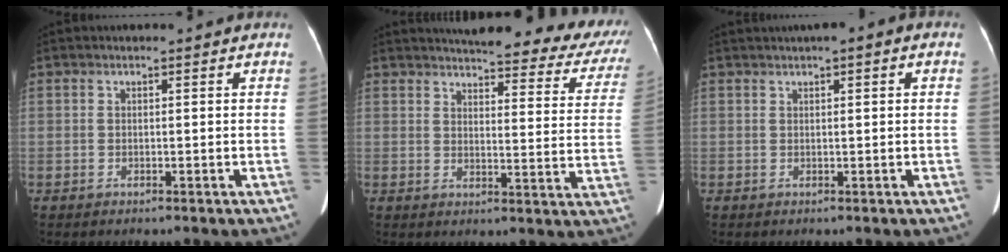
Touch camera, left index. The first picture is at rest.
{"total": 25.2, "force": [22.6, 5.2, 9.7], "torque": [-0.115, -0.057, 0.244]}
{"total": 2.2, "force": [1.1, 0.6, 1.8], "torque": [-0.031, 0.023, 0.017]}